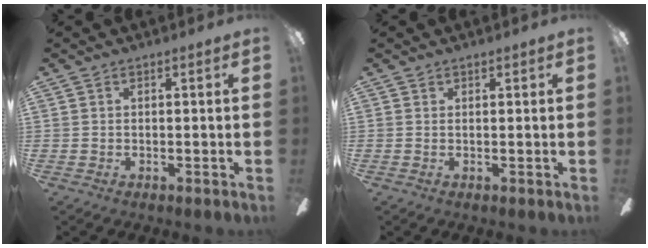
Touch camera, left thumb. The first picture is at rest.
{"total": 0.6, "force": [0.5, 0.2, 0.3], "torque": [-0.007, 0.002, 0.008]}